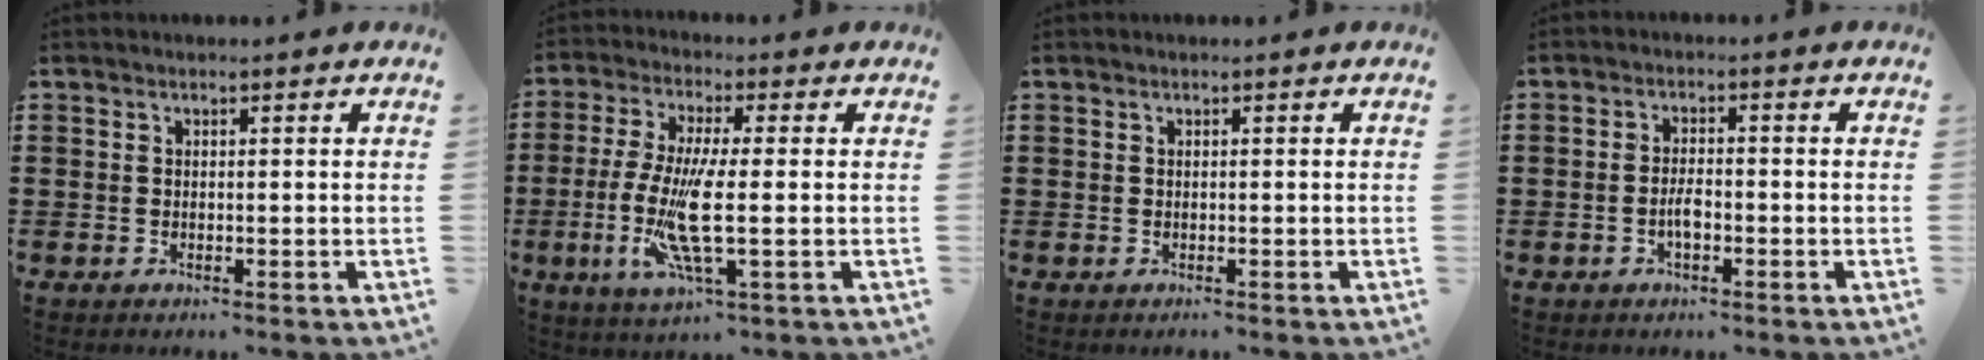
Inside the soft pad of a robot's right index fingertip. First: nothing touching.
{"total": 10.2, "force": [-1.6, 1.7, 9.9], "torque": [-0.215, -0.026, -0.034]}
{"total": 0.0}
{"total": 2.8, "force": [-1.0, 1.1, 2.3], "torque": [-0.052, 0.002, -0.021]}